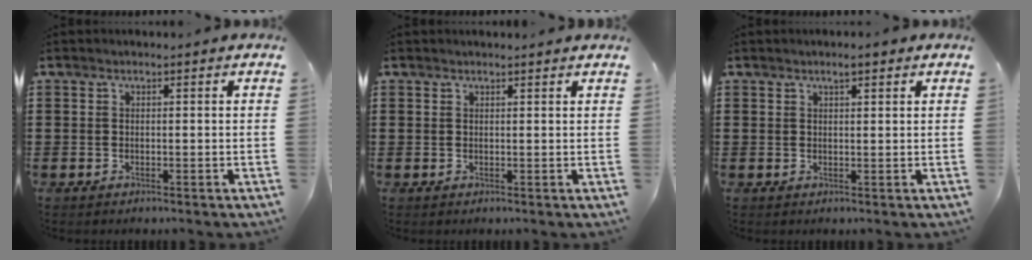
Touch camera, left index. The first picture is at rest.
{"total": 0.8, "force": [0.7, 0.0, 0.2], "torque": [-0.007, -0.001, 0.015]}
{"total": 2.0, "force": [1.5, 0.4, 1.4], "torque": [-0.028, 0.003, 0.026]}